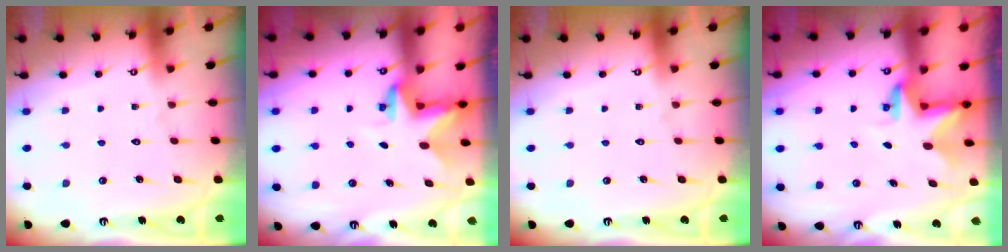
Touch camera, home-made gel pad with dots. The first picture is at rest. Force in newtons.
{"total": 2.8, "press": 2.8, "slide": 0.2}
{"total": 0.0}
{"total": 2.8, "press": 2.8, "slide": 0.2}